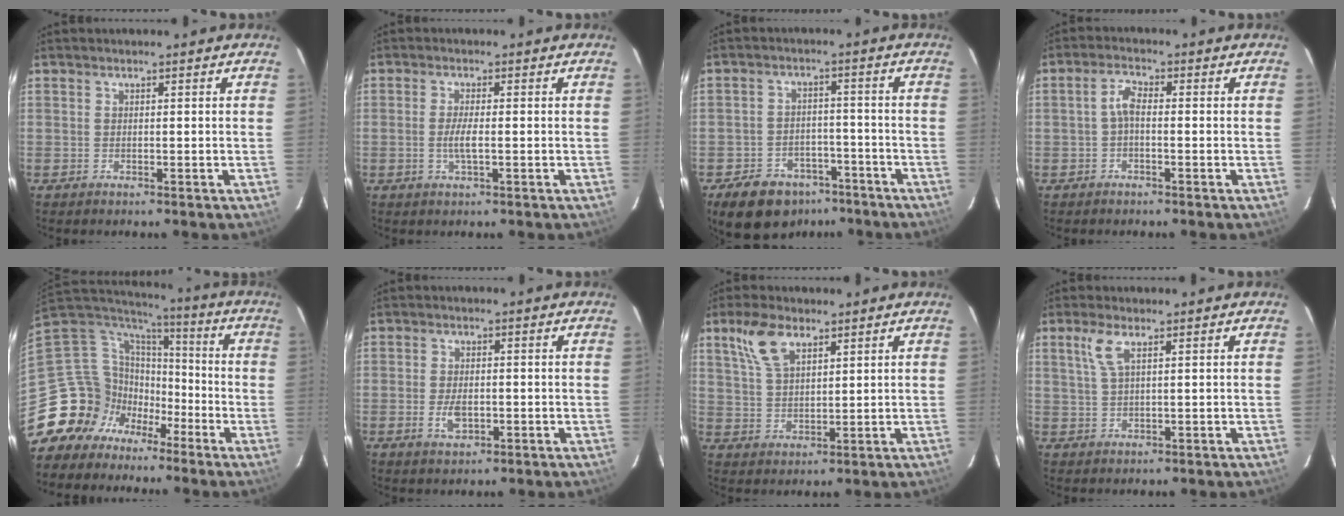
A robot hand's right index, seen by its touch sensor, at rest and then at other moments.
{"total": 3.0, "force": [-0.6, 0.3, 2.9], "torque": [-0.057, -0.005, -0.012]}
{"total": 12.5, "force": [-8.5, 8.0, 4.6], "torque": [-0.118, 0.017, -0.112]}
{"total": 2.7, "force": [-0.7, 1.1, 2.4], "torque": [-0.053, 0.010, -0.015]}
{"total": 14.4, "force": [-8.0, 11.6, 3.0], "torque": [-0.091, 0.039, -0.148]}
{"total": 4.2, "force": [-1.2, 2.3, 3.3], "torque": [-0.067, -0.005, -0.020]}
{"total": 8.0, "force": [4.6, 3.8, 5.3], "torque": [-0.109, 0.017, 0.095]}
{"total": 3.8, "force": [1.8, 1.0, 3.2], "torque": [-0.071, 0.005, 0.041]}